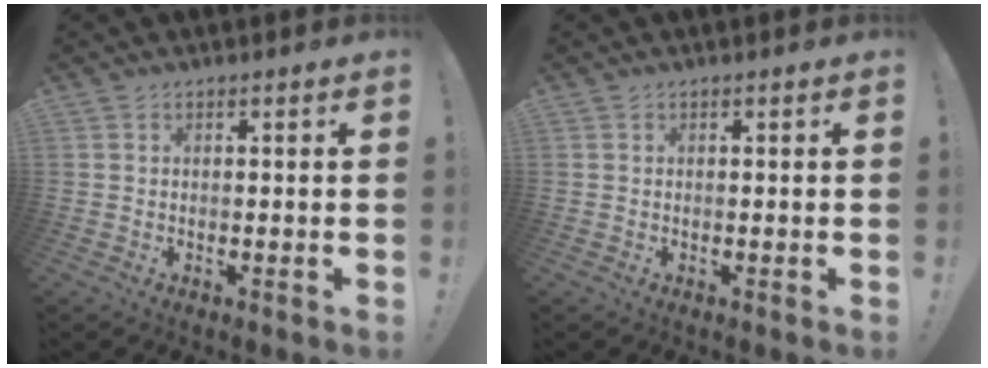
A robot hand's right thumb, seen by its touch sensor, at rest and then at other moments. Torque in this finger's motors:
{"motor_torque": [0.00, 0.00, 0.00, 0.00, 0.00]}